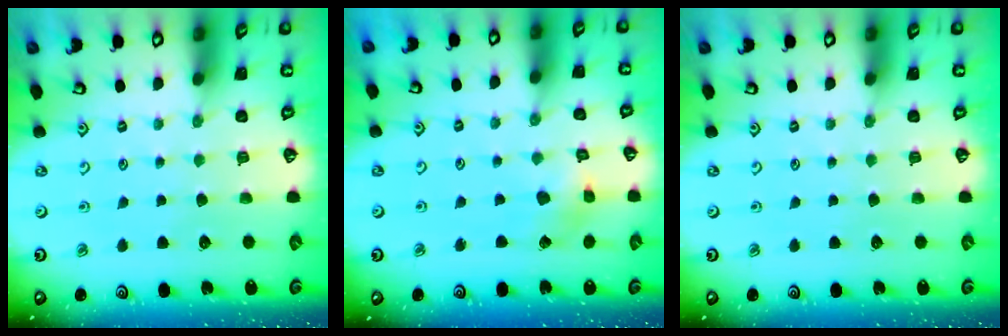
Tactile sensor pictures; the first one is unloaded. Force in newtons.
{"total": 4.0, "press": 3.9, "slide": 0.4}
{"total": 0.0}